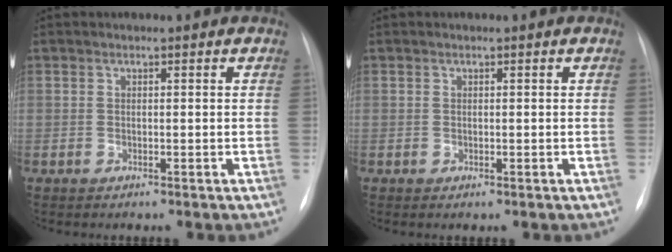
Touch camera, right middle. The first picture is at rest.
{"total": 0.0}